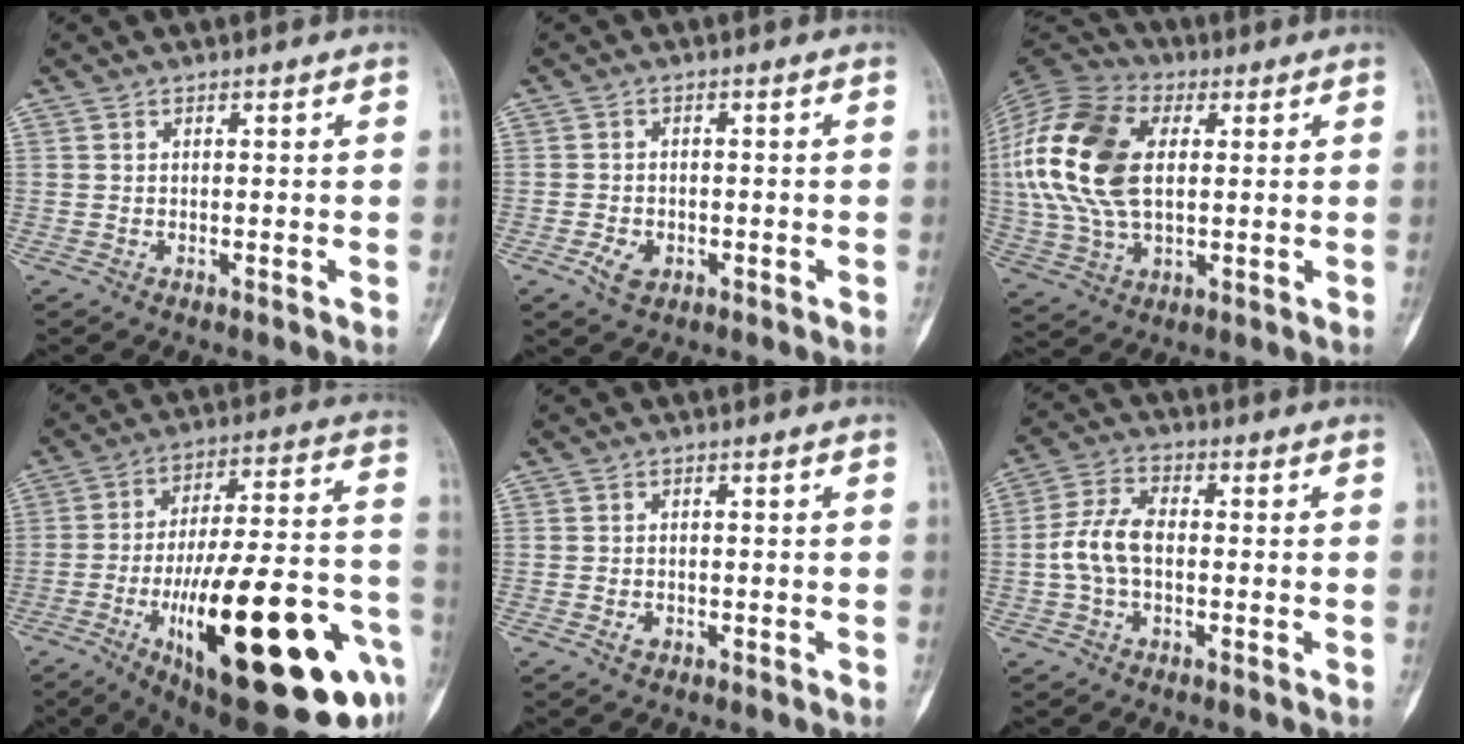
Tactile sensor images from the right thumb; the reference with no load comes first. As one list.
[{"total": 3.5, "force": [-1.4, 2.5, 2.1], "torque": [-0.032, 0.002, -0.019]}, {"total": 19.6, "force": [2.7, 11.8, 15.4], "torque": [-0.323, 0.007, 0.046]}, {"total": 33.8, "force": [-12.6, 10.1, 29.7], "torque": [-0.402, 0.037, -0.178]}, {"total": 1.4, "force": [-0.6, 1.0, 0.8], "torque": [-0.013, 0.005, -0.010]}, {"total": 7.6, "force": [-0.9, 4.5, 6.1], "torque": [-0.130, 0.024, -0.024]}]